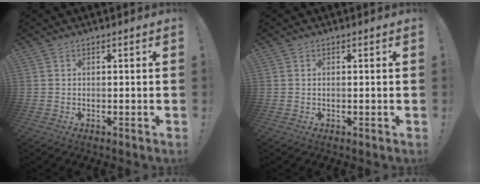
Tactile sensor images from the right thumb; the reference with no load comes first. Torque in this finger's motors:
{"motor_torque": [0.03, 0.13, -0.22, 0.03, 0.05]}